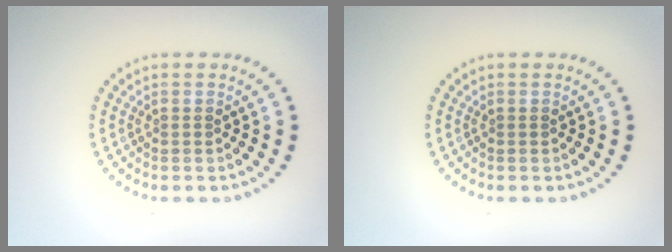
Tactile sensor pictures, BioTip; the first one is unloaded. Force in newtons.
{"total": 0.0}